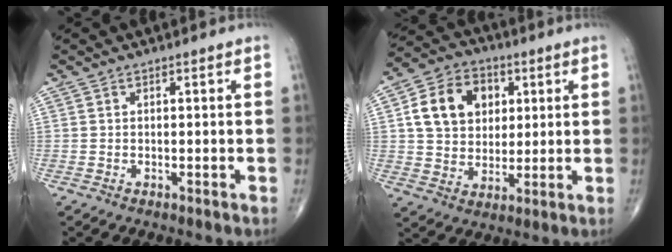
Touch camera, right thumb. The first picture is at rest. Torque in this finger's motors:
{"motor_torque": [1.62, 1.90, 0.39, -0.21, 0.08]}